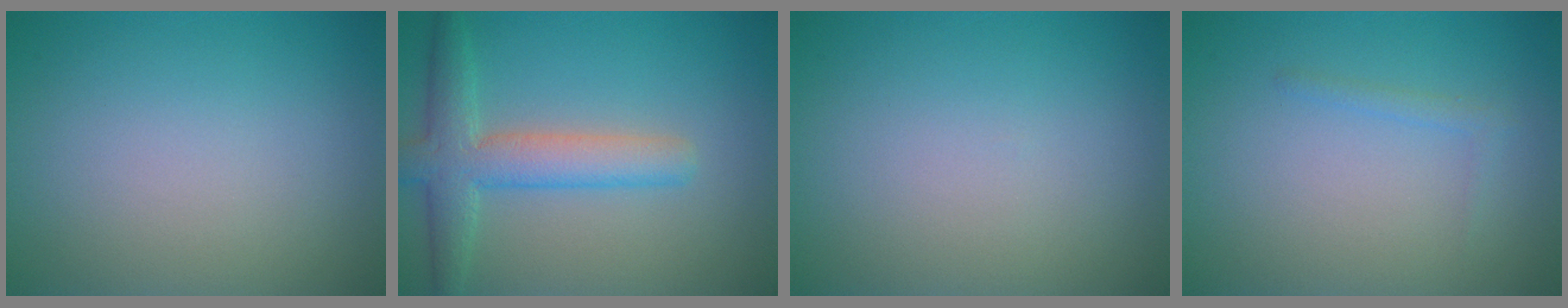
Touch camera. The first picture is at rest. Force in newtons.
{"total": 4.9, "press": 4.9, "slide": 0.2}
{"total": 0.0}
{"total": 0.8, "press": 0.8, "slide": 0.1}